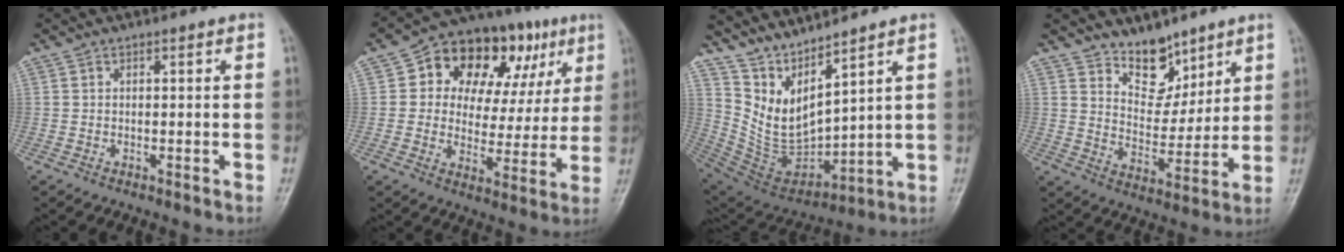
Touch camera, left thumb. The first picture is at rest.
{"total": 20.5, "force": [7.8, 12.9, 13.9], "torque": [-0.137, 0.014, 0.111]}
{"total": 10.8, "force": [8.9, 2.6, 5.6], "torque": [-0.090, -0.072, 0.204]}
{"total": 8.9, "force": [6.8, 4.9, 3.0], "torque": [-0.013, -0.055, 0.125]}